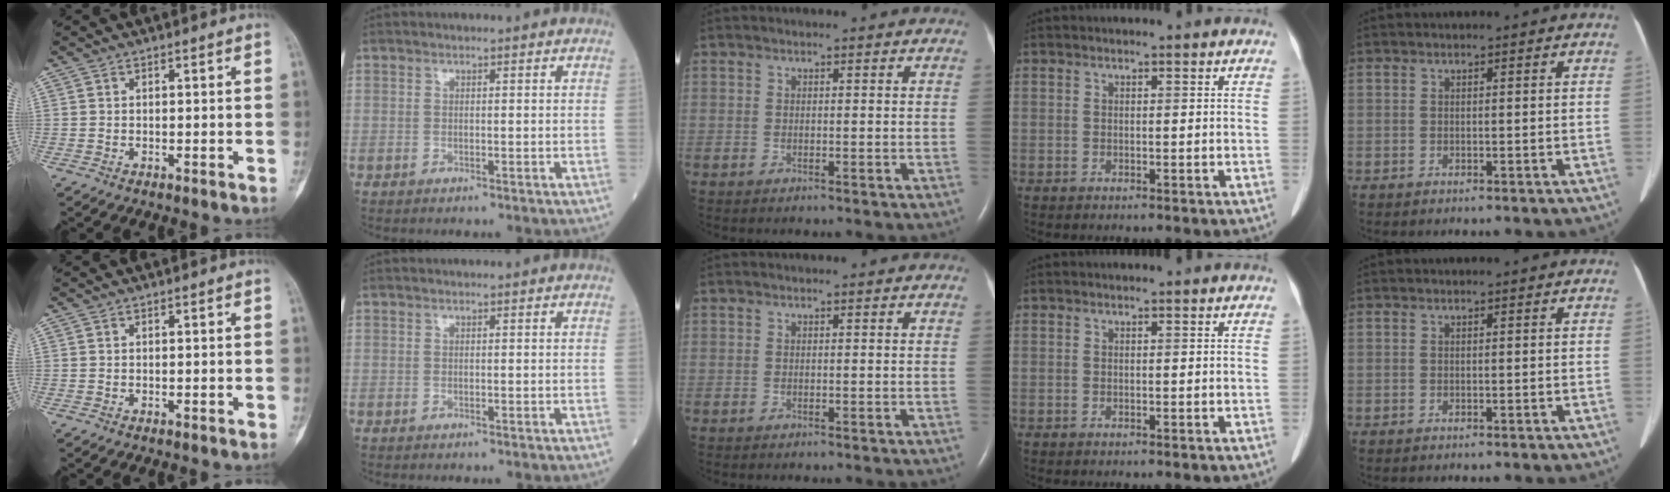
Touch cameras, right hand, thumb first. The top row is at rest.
{}